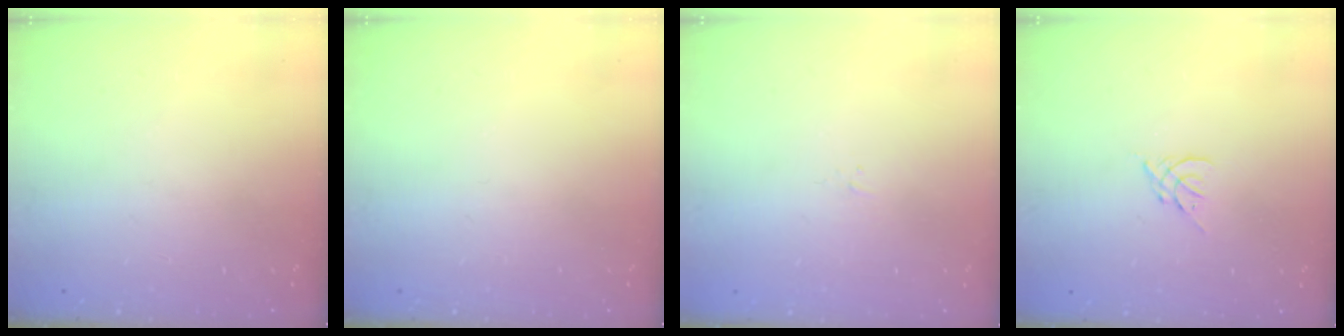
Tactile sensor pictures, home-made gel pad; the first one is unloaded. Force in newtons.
{"total": 0.0}
{"total": 1.6, "press": 1.5, "slide": 0.3}
{"total": 1.8, "press": 1.7, "slide": 0.5}